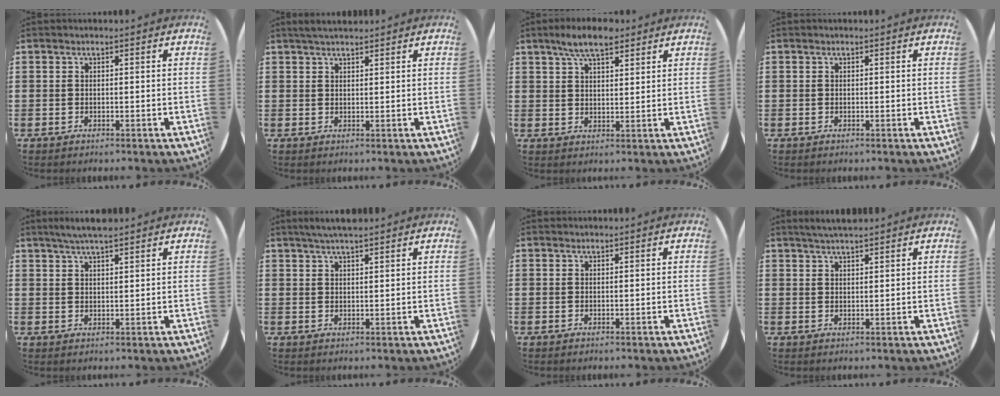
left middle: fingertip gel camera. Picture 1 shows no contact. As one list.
[{"total": 2.0, "force": [1.9, 0.3, 0.6], "torque": [-0.015, 0.005, 0.035]}, {"total": 5.8, "force": [4.4, 2.0, 3.3], "torque": [-0.065, -0.002, 0.077]}, {"total": 0.0}, {"total": 3.7, "force": [3.2, 0.3, 1.7], "torque": [-0.040, 0.000, 0.058]}, {"total": 3.0, "force": [2.7, 0.3, 1.4], "torque": [-0.031, 0.002, 0.048]}, {"total": 0.0}, {"total": 2.4, "force": [2.2, 0.1, 0.8], "torque": [-0.018, 0.003, 0.040]}]